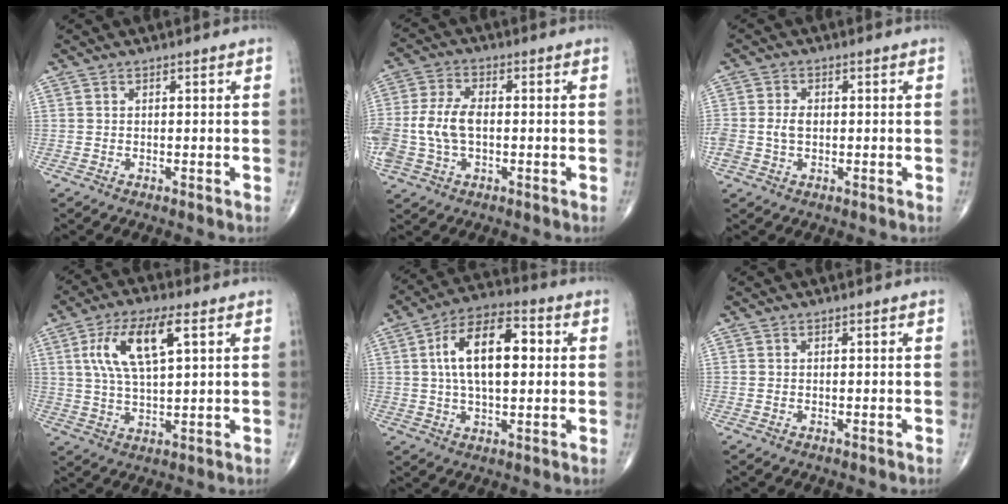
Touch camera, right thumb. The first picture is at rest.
{"total": 9.8, "force": [-0.9, 5.9, 7.7], "torque": [-0.176, 0.018, -0.018]}
{"total": 5.1, "force": [-0.2, 3.6, 3.7], "torque": [-0.085, 0.011, -0.002]}
{"total": 12.0, "force": [4.0, 4.3, 10.5], "torque": [-0.203, 0.001, 0.075]}
{"total": 14.8, "force": [2.2, 7.4, 12.6], "torque": [-0.207, 0.019, 0.032]}
{"total": 0.0}